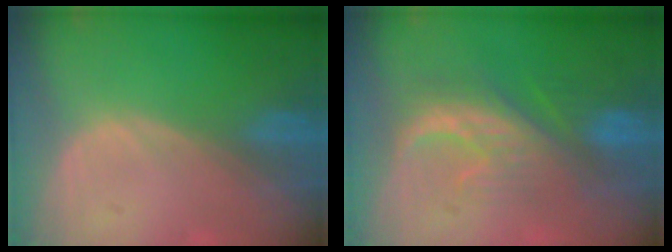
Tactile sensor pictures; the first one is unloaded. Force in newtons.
{"total": 8.3, "press": 8.1, "slide": 2.0}